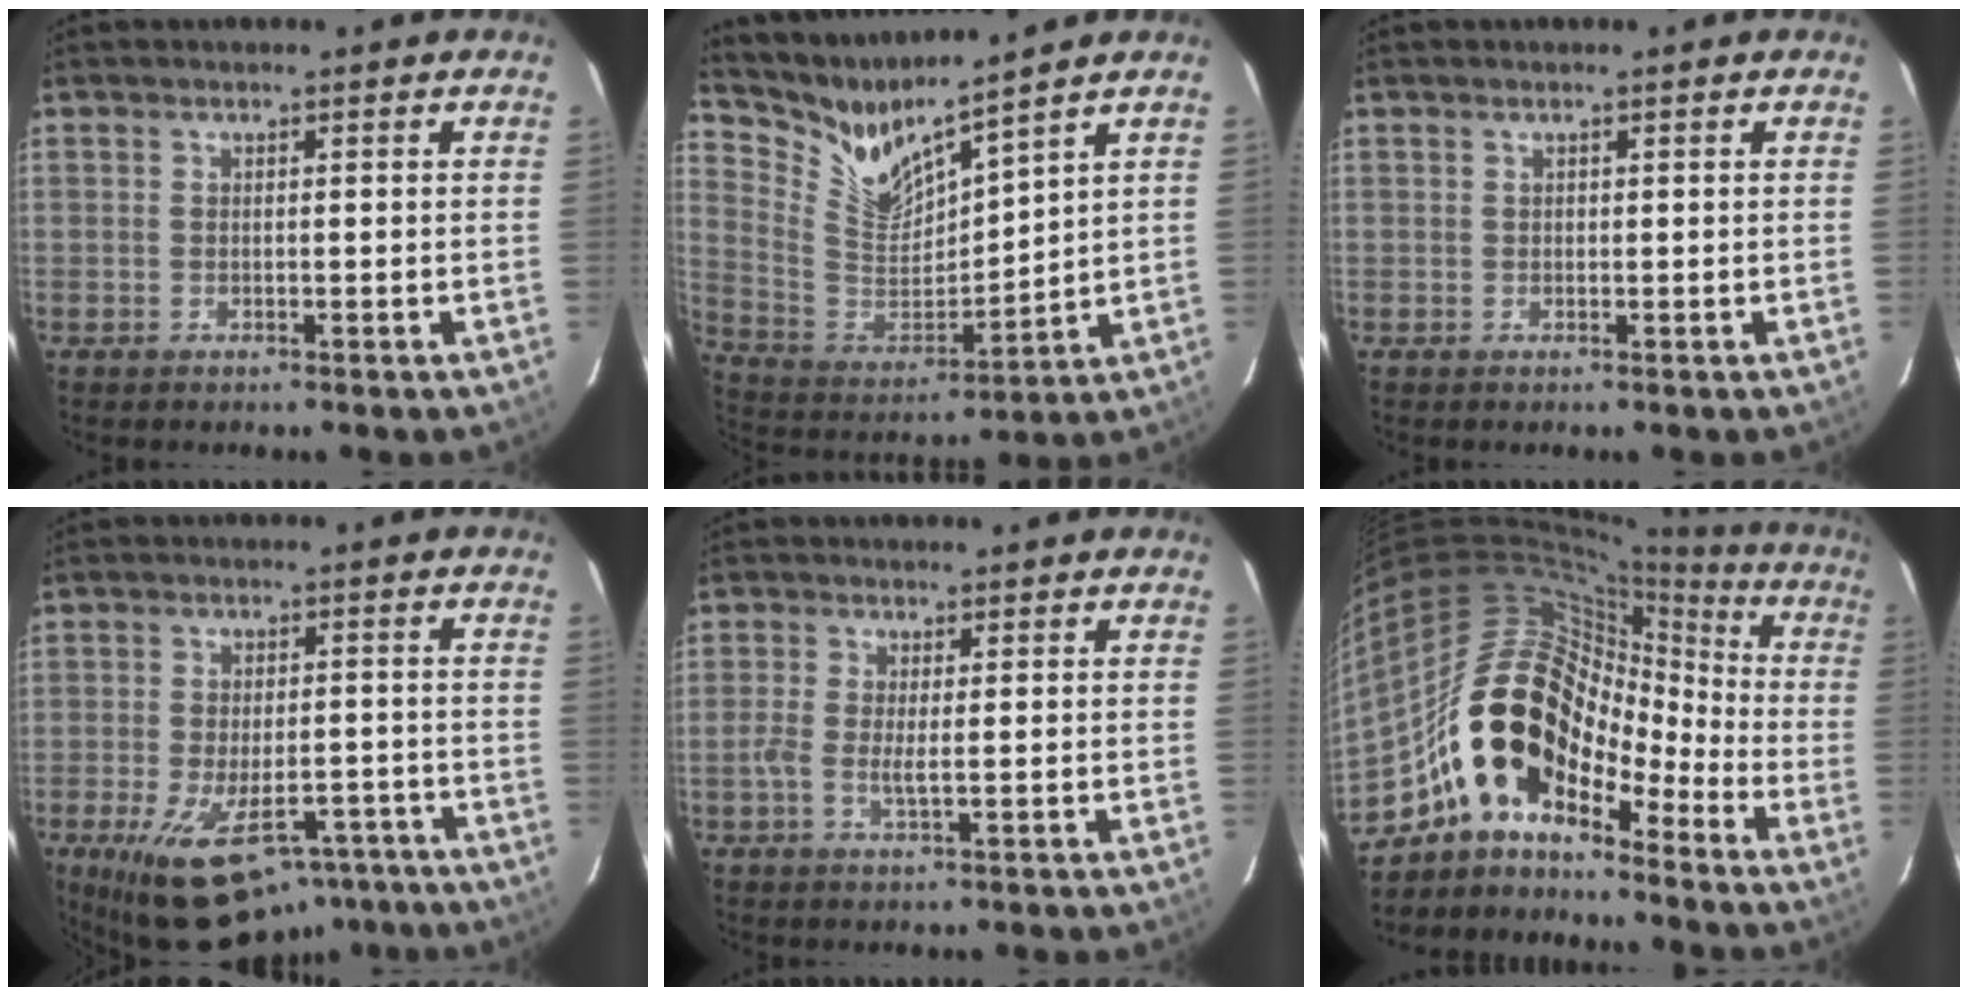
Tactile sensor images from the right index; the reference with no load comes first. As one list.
[{"total": 10.5, "force": [9.7, 1.1, 4.0], "torque": [-0.096, -0.033, 0.199]}, {"total": 0.0}, {"total": 18.3, "force": [-11.3, 9.2, 11.1], "torque": [-0.218, -0.014, -0.159]}, {"total": 3.1, "force": [-0.5, 0.6, 3.0], "torque": [-0.066, -0.002, -0.014]}, {"total": 15.8, "force": [-9.8, 9.2, 8.3], "torque": [-0.143, 0.019, -0.188]}]